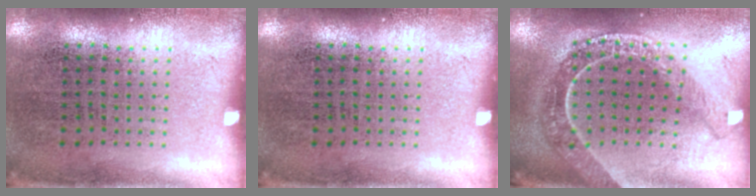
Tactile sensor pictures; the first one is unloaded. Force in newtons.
{"total": 0.0}
{"total": 2.2, "press": 1.9, "slide": 1.1}